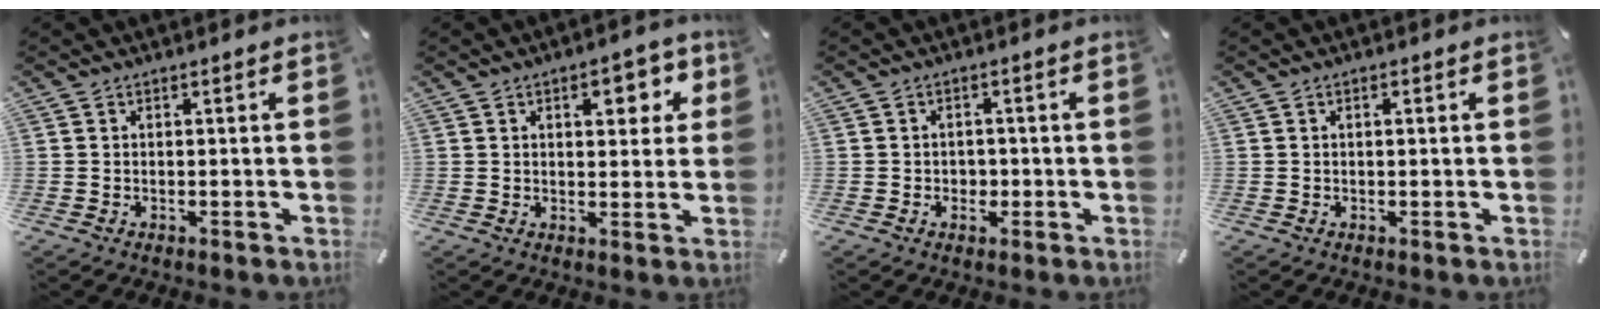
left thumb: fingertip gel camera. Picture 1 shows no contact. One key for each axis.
{"total": 7.5, "fx": 3.0, "fy": 4.2, "fz": 5.5, "tx": -0.060, "ty": -0.009, "tz": 0.041}
{"total": 2.3, "fx": -0.5, "fy": 2.0, "fz": 0.9, "tx": -0.018, "ty": 0.004, "tz": -0.012}
{"total": 0.9, "fx": 0.2, "fy": 0.4, "fz": 0.8, "tx": -0.016, "ty": 0.004, "tz": 0.001}